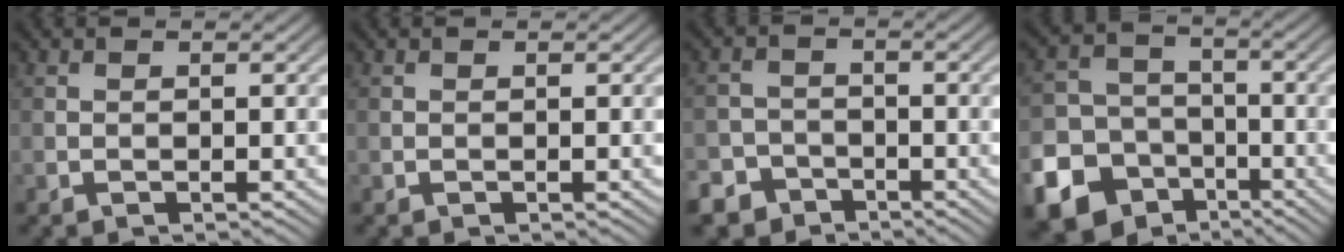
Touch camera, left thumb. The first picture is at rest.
{"total": 0.0}
{"total": 5.5, "force": [-4.0, 3.7, 0.8], "torque": [0.001, -0.008, -0.078]}
{"total": 17.1, "force": [-9.1, 13.9, 4.2], "torque": [-0.147, -0.073, -0.157]}